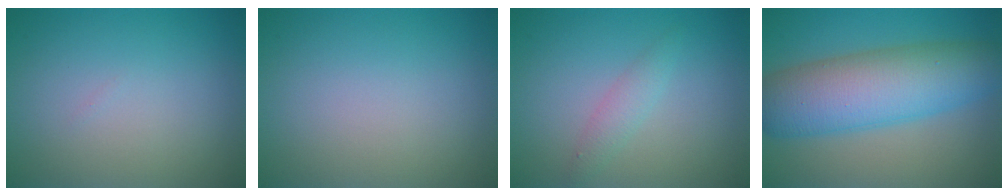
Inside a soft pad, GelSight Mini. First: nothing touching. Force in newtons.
{"total": 0.0}
{"total": 1.6, "press": 1.6, "slide": 0.1}
{"total": 9.3, "press": 9.3, "slide": 0.1}